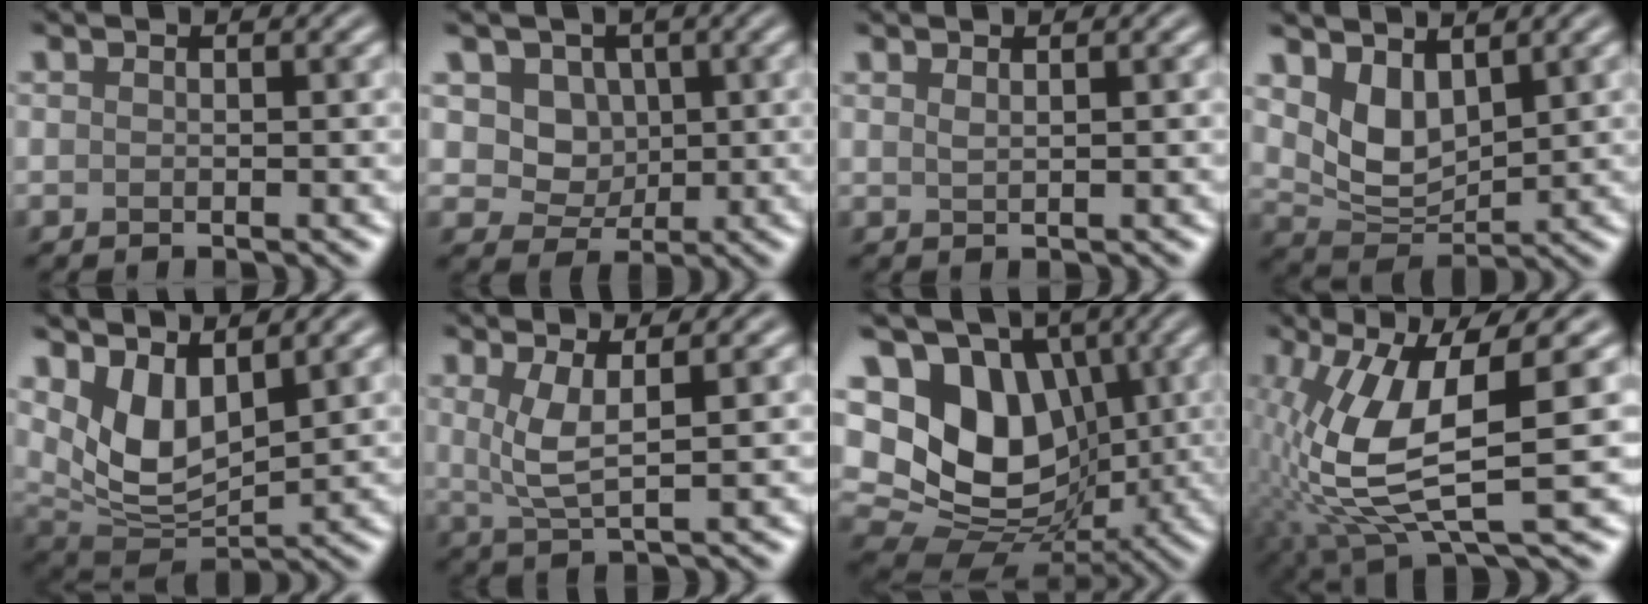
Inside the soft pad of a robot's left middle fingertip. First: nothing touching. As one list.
[{"total": 5.2, "force": [1.8, 4.3, 2.3], "torque": [-0.047, -0.005, 0.031]}, {"total": 0.8, "force": [0.6, 0.2, 0.5], "torque": [-0.006, 0.002, 0.012]}, {"total": 4.3, "force": [2.2, 2.5, 2.7], "torque": [-0.062, -0.013, 0.043]}, {"total": 5.8, "force": [2.5, 3.0, 4.2], "torque": [-0.089, -0.018, 0.053]}, {"total": 3.1, "force": [1.0, 0.7, 2.9], "torque": [-0.063, -0.007, 0.025]}, {"total": 14.3, "force": [2.5, 11.0, 8.8], "torque": [-0.163, 0.019, 0.042]}, {"total": 8.9, "force": [0.0, 2.6, 8.5], "torque": [-0.185, -0.013, 0.001]}]